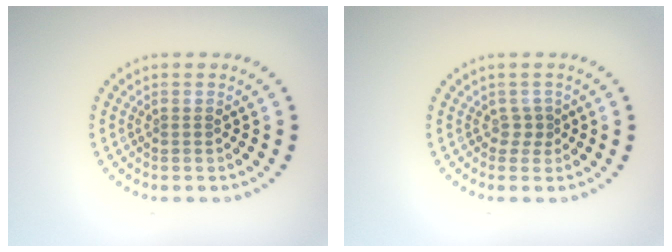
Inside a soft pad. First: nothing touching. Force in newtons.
{"total": 1.0, "press": 0.8, "slide": 0.6}